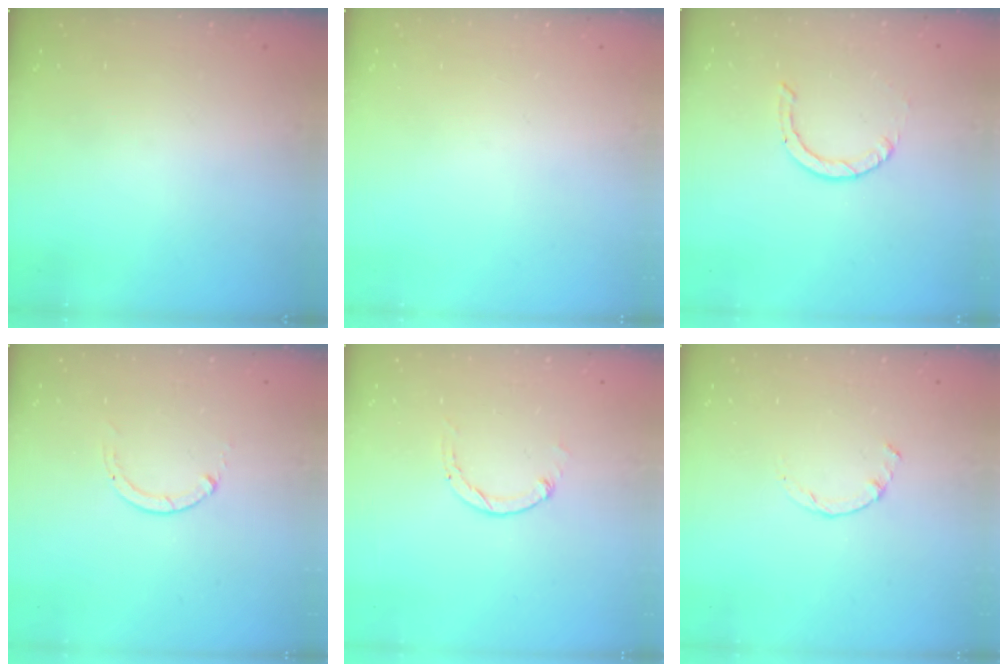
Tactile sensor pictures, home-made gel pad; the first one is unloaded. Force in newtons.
{"total": 0.0}
{"total": 0.9, "press": 0.9, "slide": 0.1}
{"total": 0.0}
{"total": 1.2, "press": 1.2, "slide": 0.3}
{"total": 0.9, "press": 0.9, "slide": 0.3}